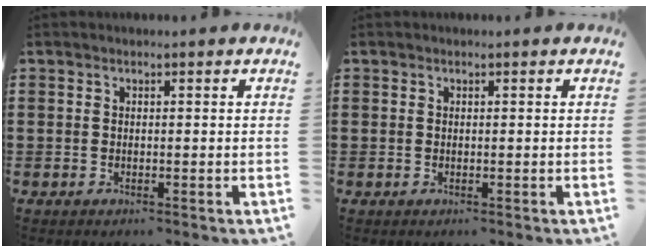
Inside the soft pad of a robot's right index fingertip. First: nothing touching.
{"total": 0.0}